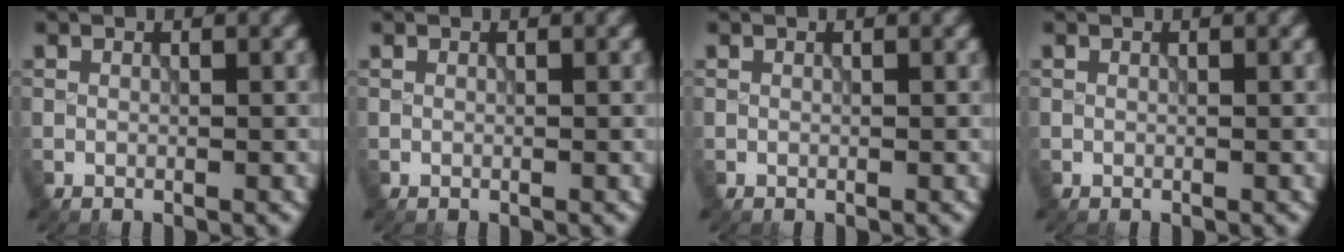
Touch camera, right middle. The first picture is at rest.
{"total": 0.0}
{"total": 0.0}
{"total": 0.0}